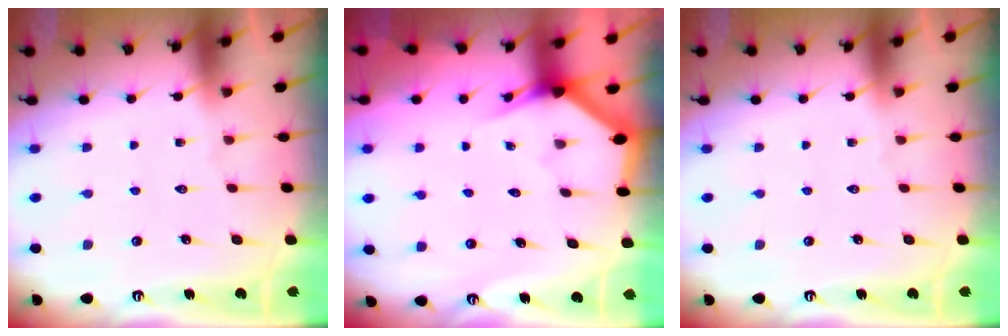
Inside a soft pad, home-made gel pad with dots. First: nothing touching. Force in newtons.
{"total": 3.1, "press": 3.1, "slide": 0.1}
{"total": 0.0}